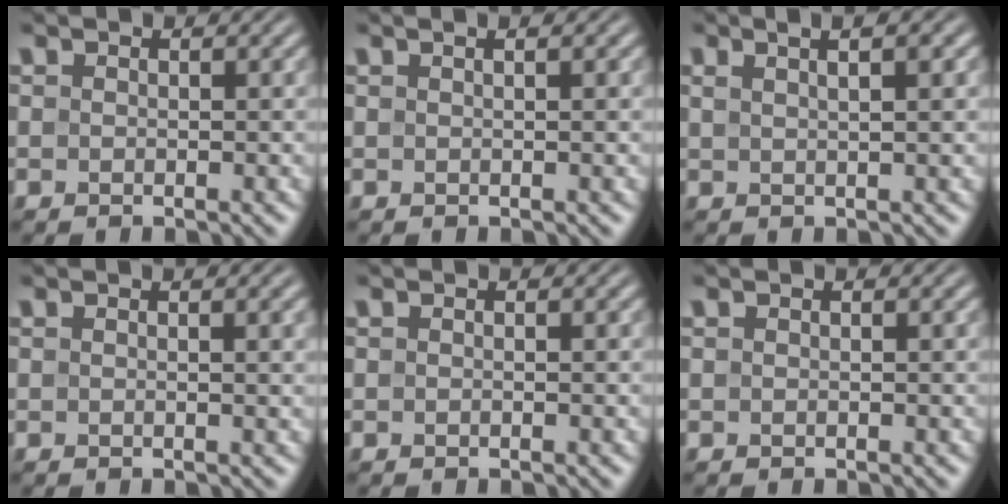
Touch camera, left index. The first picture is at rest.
{"total": 1.9, "force": [1.0, 0.7, 1.5], "torque": [-0.008, 0.000, -0.001]}
{"total": 4.3, "force": [2.2, 1.8, 3.3], "torque": [-0.013, 0.019, 0.003]}
{"total": 2.3, "force": [0.6, 0.7, 2.1], "torque": [-0.021, 0.006, 0.003]}
{"total": 0.0}
{"total": 0.0}